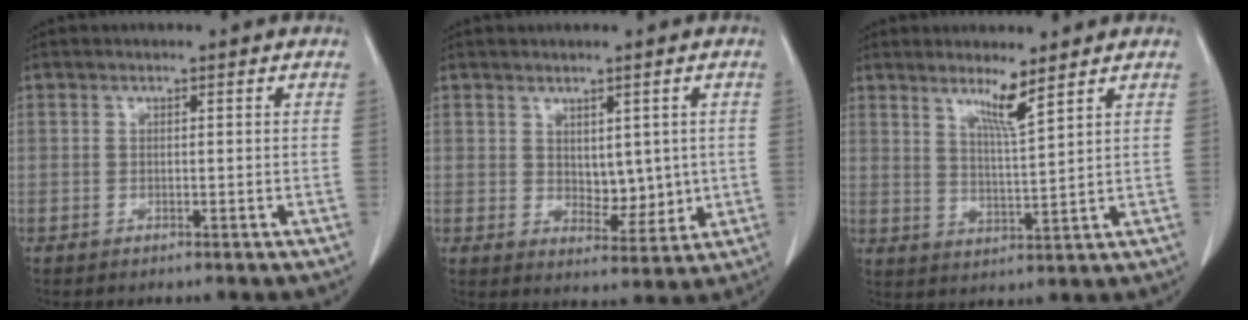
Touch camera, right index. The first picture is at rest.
{"total": 5.7, "force": [0.7, 3.4, 4.5], "torque": [-0.062, -0.006, 0.026]}
{"total": 5.2, "force": [3.6, -0.4, 3.8], "torque": [-0.067, -0.016, 0.065]}